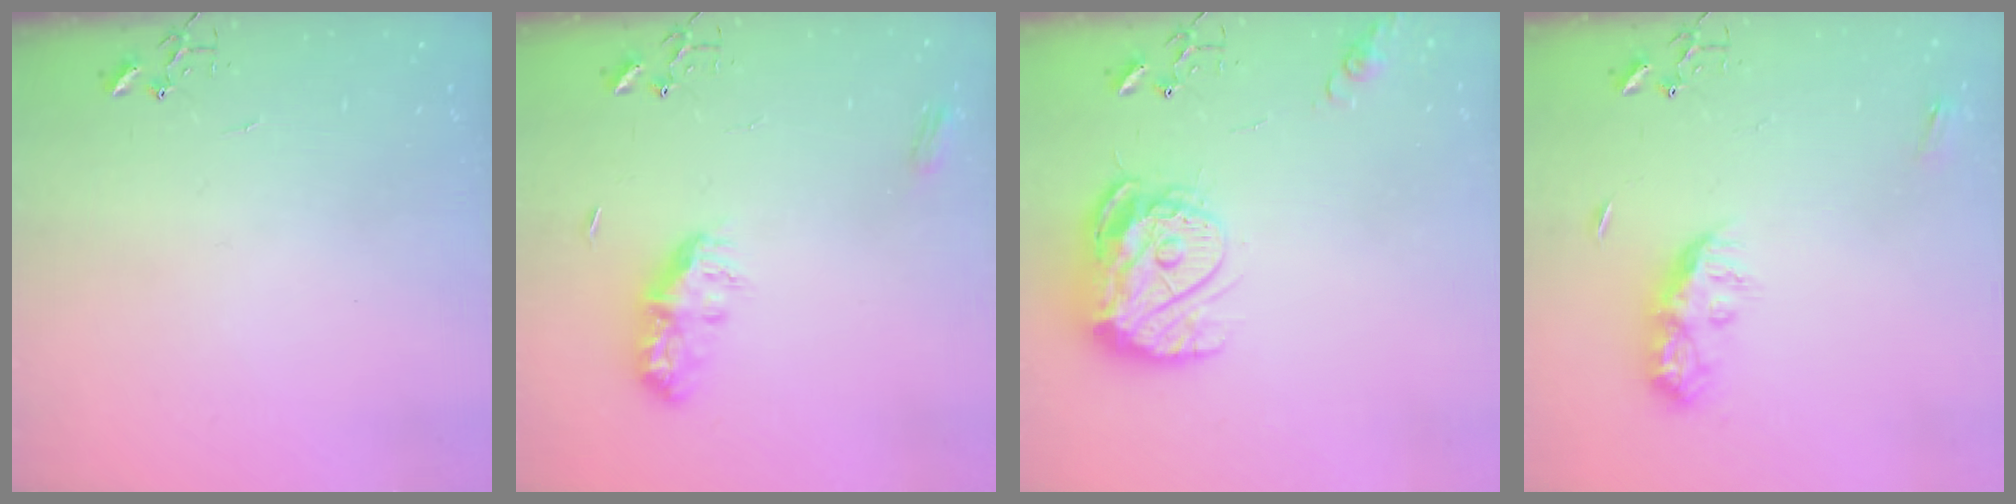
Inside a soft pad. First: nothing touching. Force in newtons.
{"total": 9.0, "press": 9.0, "slide": 0.1}
{"total": 14.4, "press": 14.4, "slide": 1.3}
{"total": 8.7, "press": 8.7, "slide": 0.4}